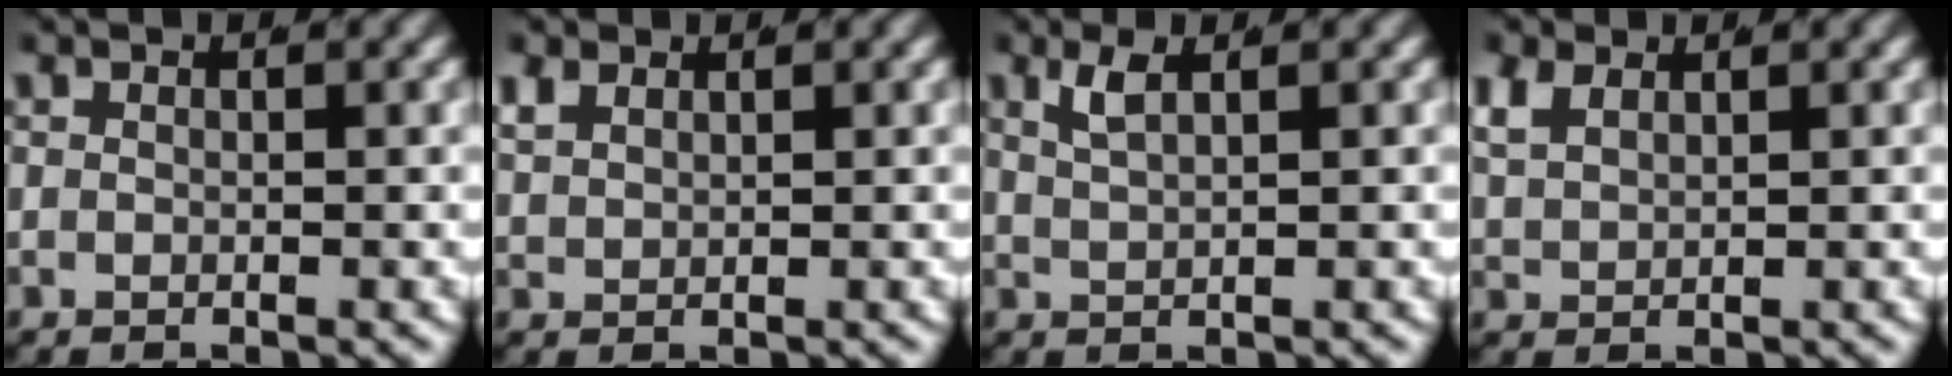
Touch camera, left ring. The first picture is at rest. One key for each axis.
{"total": 1.5, "fx": 1.3, "fy": 0.4, "fz": 0.5, "tx": -0.019, "ty": -0.005, "tz": 0.038}
{"total": 1.7, "fx": 1.1, "fy": -0.3, "fz": 1.2, "tx": -0.027, "ty": -0.003, "tz": 0.030}
{"total": 2.2, "fx": 1.6, "fy": 1.0, "fz": 1.0, "tx": -0.036, "ty": -0.006, "tz": 0.045}